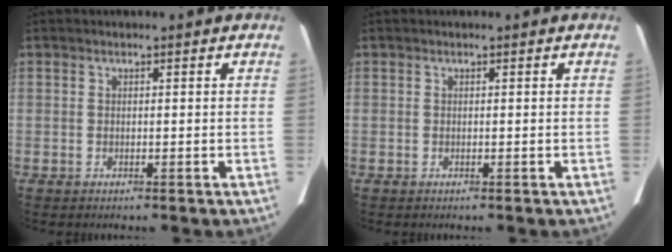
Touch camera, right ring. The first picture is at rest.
{"total": 0.0}